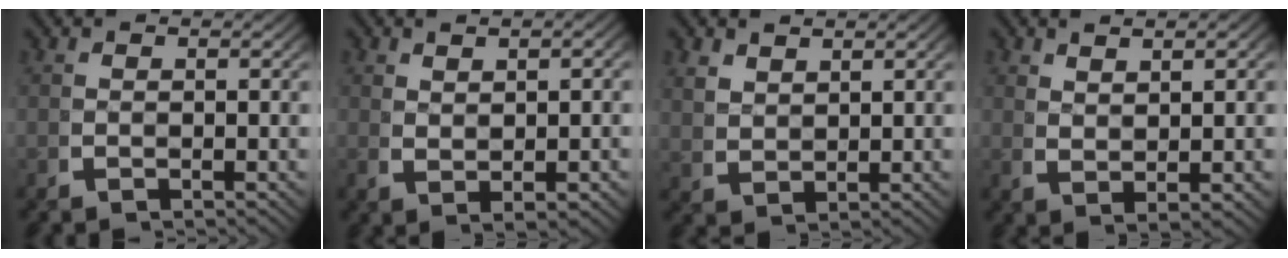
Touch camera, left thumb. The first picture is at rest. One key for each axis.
{"total": 2.4, "fx": 0.7, "fy": 1.0, "fz": 2.1, "tx": -0.029, "ty": 0.003, "tz": 0.016}
{"total": 2.1, "fx": 1.5, "fy": 1.2, "fz": 0.8, "tx": -0.009, "ty": -0.001, "tz": 0.038}
{"total": 2.4, "fx": 1.5, "fy": 0.7, "fz": 1.8, "tx": -0.023, "ty": 0.003, "tz": 0.032}